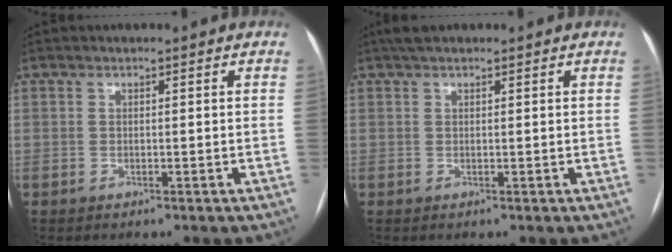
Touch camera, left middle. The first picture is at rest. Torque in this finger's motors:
{"motor_torque": [0.41, -0.42, 0.07, 0.00]}